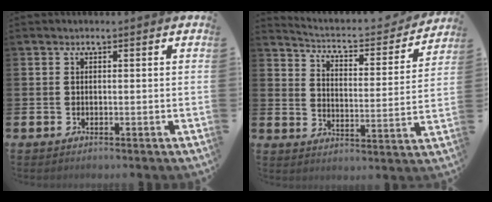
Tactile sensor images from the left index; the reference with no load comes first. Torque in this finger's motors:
{"motor_torque": [0.30, -1.84, 0.15, 0.00]}